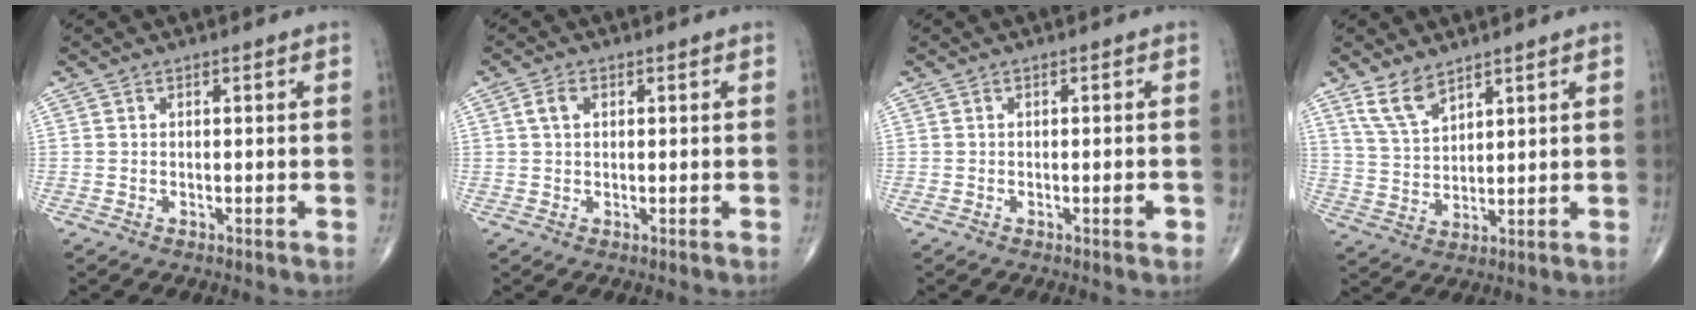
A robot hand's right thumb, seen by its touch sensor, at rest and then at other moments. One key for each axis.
{"total": 2.2, "fx": 0.6, "fy": 1.4, "fz": 1.6, "tx": -0.033, "ty": 0.007, "tz": 0.011}
{"total": 1.6, "fx": -0.6, "fy": 0.4, "fz": 1.4, "tx": -0.016, "ty": 0.000, "tz": -0.009}
{"total": 6.3, "fx": 4.6, "fy": 2.6, "fz": 3.4, "tx": -0.060, "ty": -0.023, "tz": 0.100}